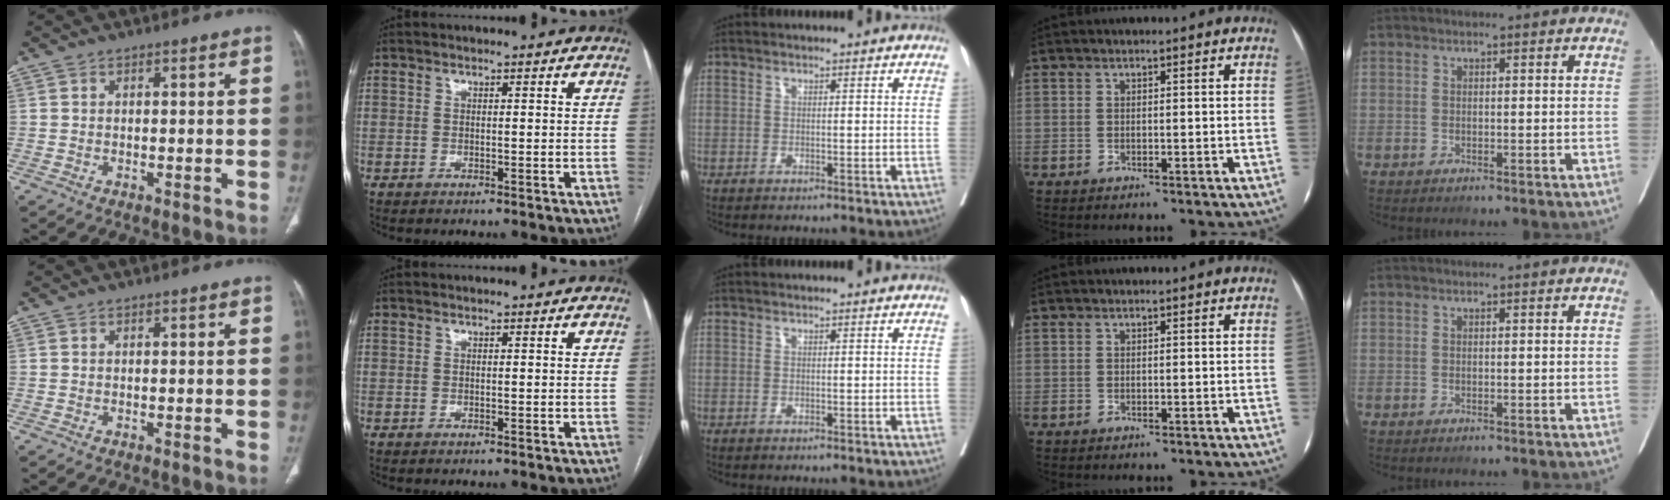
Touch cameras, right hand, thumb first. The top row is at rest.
{}